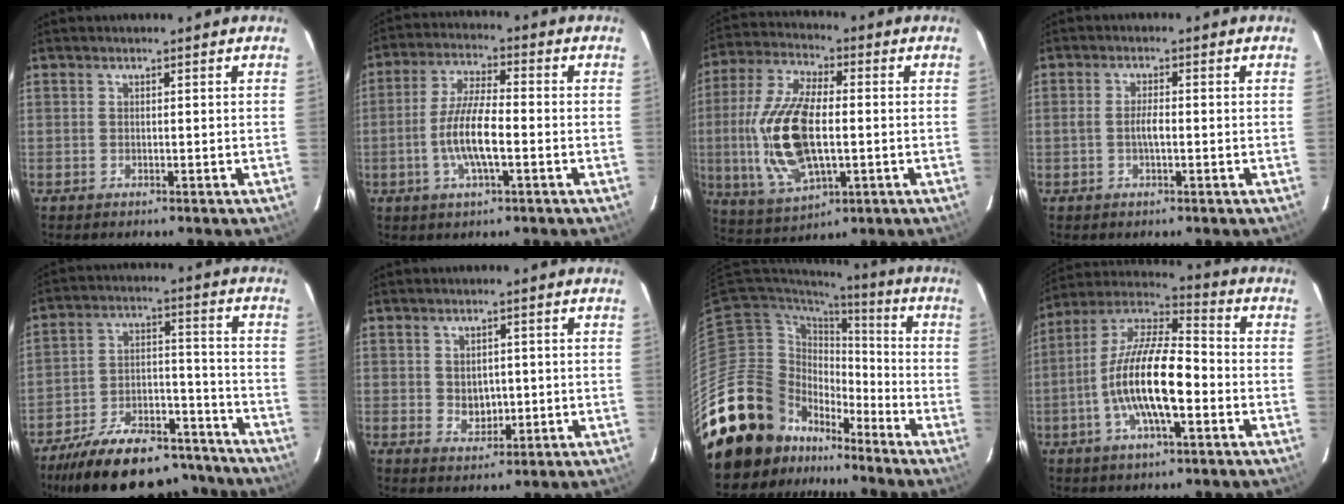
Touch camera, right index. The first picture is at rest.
{"total": 9.2, "force": [-2.5, 2.2, 8.6], "torque": [-0.174, 0.000, -0.049]}
{"total": 17.7, "force": [-1.5, 8.2, 15.6], "torque": [-0.334, -0.002, -0.020]}
{"total": 2.5, "force": [-0.5, 0.6, 2.3], "torque": [-0.044, 0.003, -0.010]}
{"total": 25.0, "force": [-20.6, 9.7, 10.4], "torque": [-0.198, 0.029, -0.280]}
{"total": 4.0, "force": [-0.1, 3.3, 2.3], "torque": [-0.037, -0.002, 0.007]}
{"total": 21.9, "force": [-14.2, 15.0, 7.4], "torque": [-0.180, 0.032, -0.235]}
{"total": 16.1, "force": [-4.2, 4.8, 14.8], "torque": [-0.285, -0.003, -0.085]}